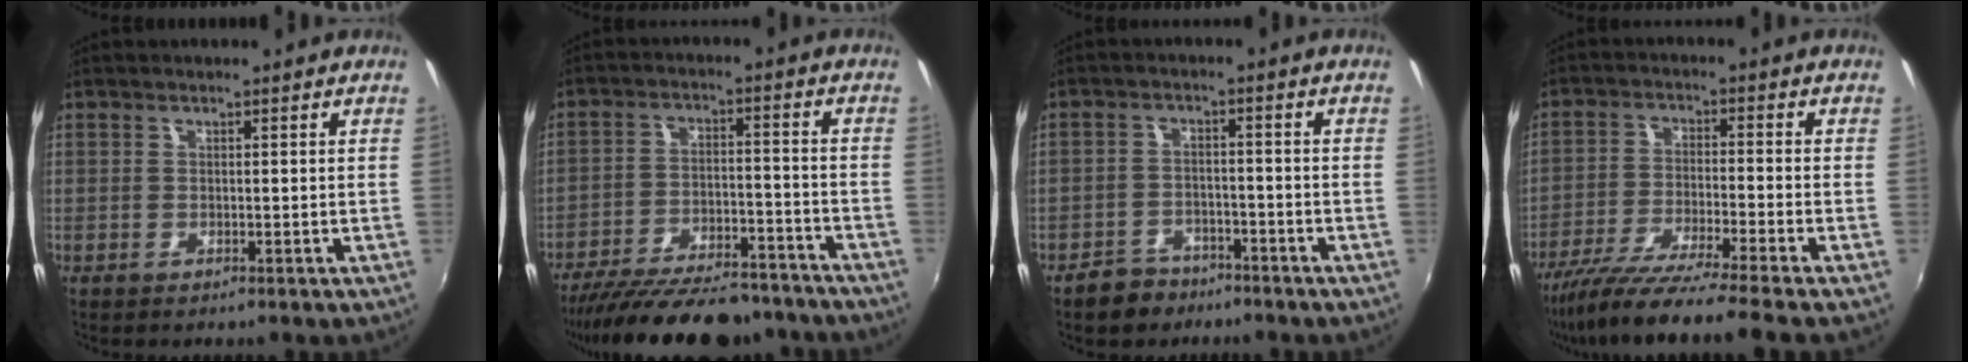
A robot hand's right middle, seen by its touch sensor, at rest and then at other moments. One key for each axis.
{"total": 22.0, "fx": -19.0, "fy": 6.0, "fz": 9.4, "tx": -0.183, "ty": -0.018, "tz": -0.267}
{"total": 5.6, "fx": -4.4, "fy": 3.2, "fz": 1.3, "tx": -0.045, "ty": 0.013, "tz": -0.065}
{"total": 13.8, "fx": -11.8, "fy": -2.1, "fz": 6.8, "tx": -0.140, "ty": -0.036, "tz": -0.206}